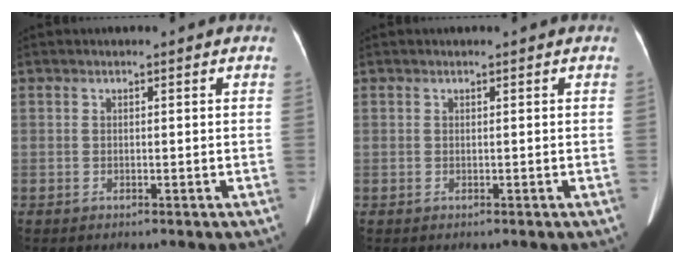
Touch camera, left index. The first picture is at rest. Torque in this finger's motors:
{"motor_torque": [0.00, 0.00, 0.00, 0.00]}